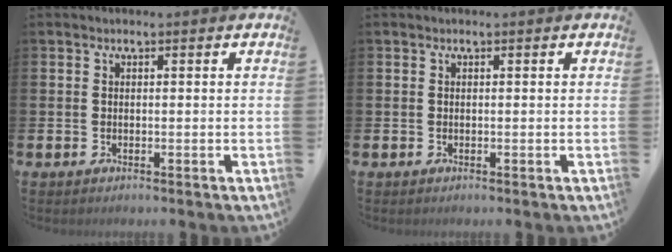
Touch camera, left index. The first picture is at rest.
{"total": 0.0}